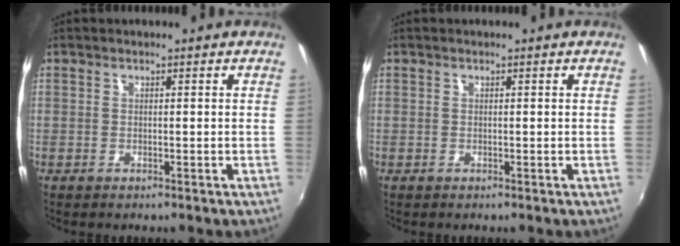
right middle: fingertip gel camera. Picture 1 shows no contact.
{"total": 0.0}